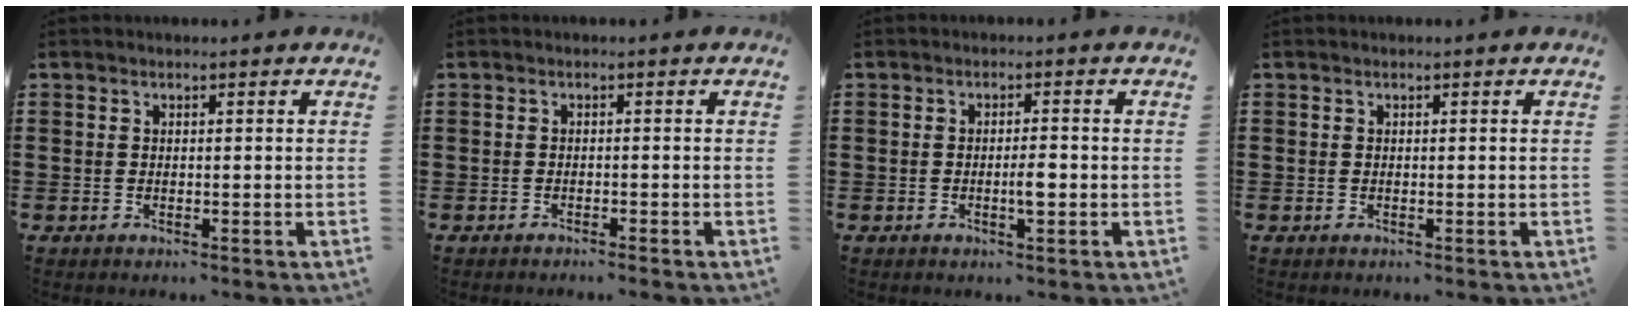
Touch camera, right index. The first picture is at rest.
{"total": 0.8, "force": [-0.8, -0.1, 0.2], "torque": [-0.006, -0.001, -0.016]}
{"total": 2.9, "force": [-0.5, 0.5, 2.8], "torque": [-0.056, -0.002, -0.012]}
{"total": 0.0}